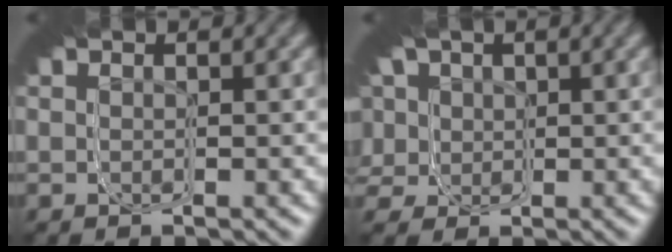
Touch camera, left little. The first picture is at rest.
{"total": 9.2, "force": [-0.3, 7.9, 4.8], "torque": [-0.087, -0.015, -0.015]}